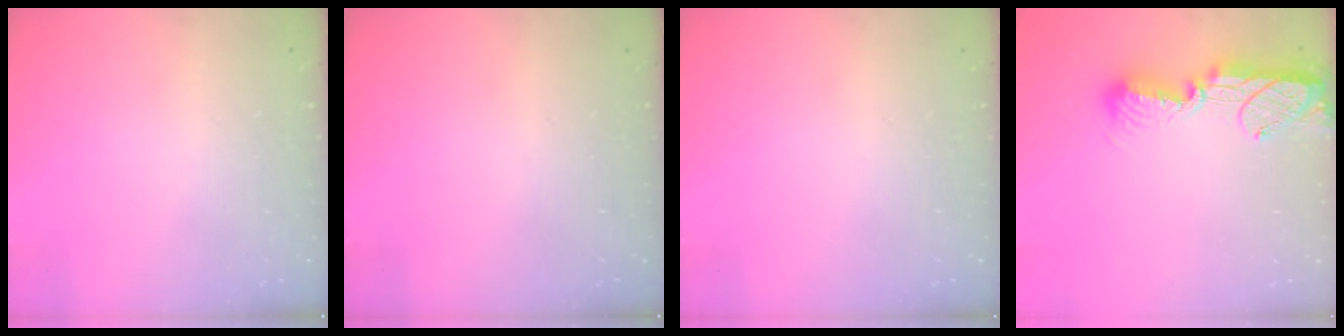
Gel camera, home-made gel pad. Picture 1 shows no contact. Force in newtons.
{"total": 0.0}
{"total": 0.0}
{"total": 12.5, "press": 12.4, "slide": 1.0}